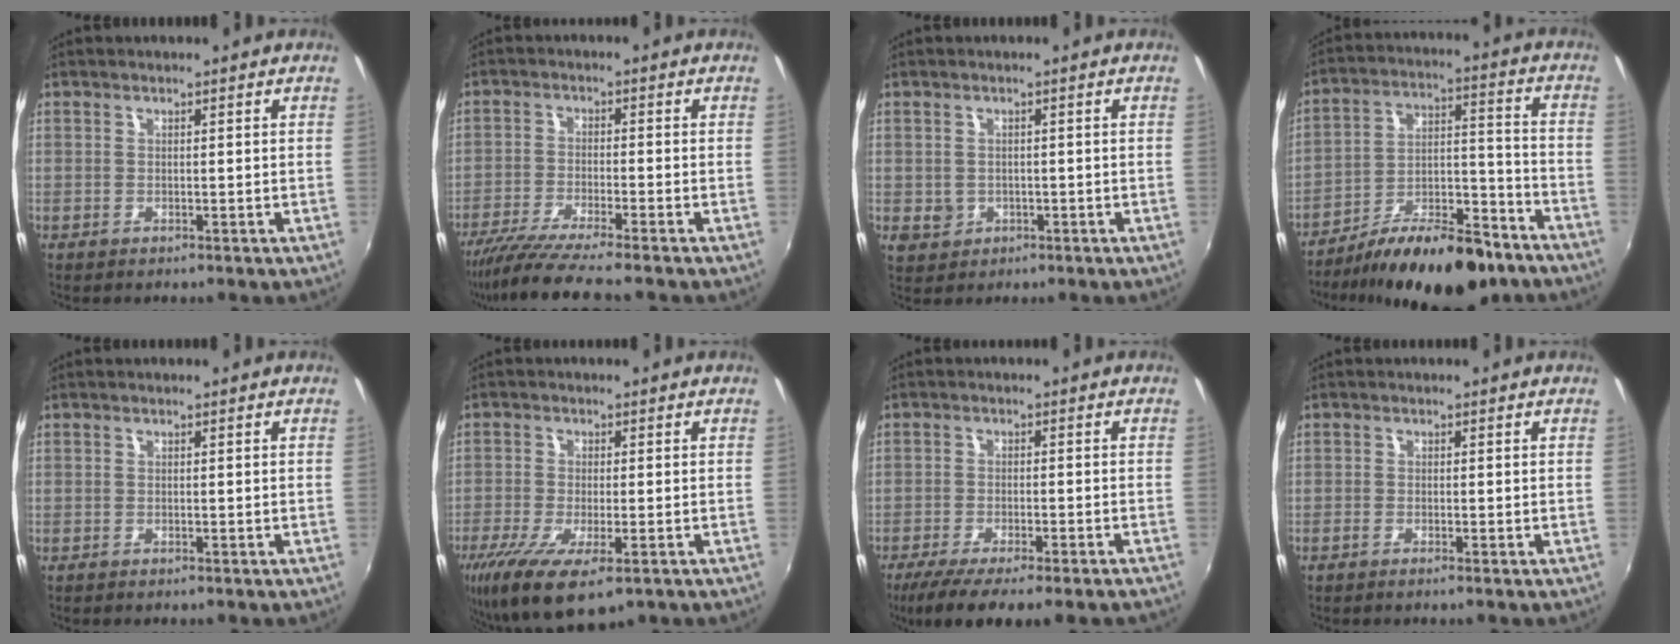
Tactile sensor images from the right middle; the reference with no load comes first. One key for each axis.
{"total": 9.1, "fx": -7.8, "fy": -0.8, "fz": 4.7, "tx": -0.102, "ty": -0.032, "tz": -0.135}
{"total": 3.5, "fx": -0.6, "fy": 3.2, "fz": 1.2, "tx": -0.024, "ty": -0.002, "tz": -0.004}
{"total": 19.0, "fx": -13.9, "fy": 6.3, "fz": 11.2, "tx": -0.176, "ty": 0.004, "tz": -0.210}
{"total": 0.0}
{"total": 13.1, "fx": -7.2, "fy": 4.6, "fz": 9.9, "tx": -0.209, "ty": -0.052, "tz": -0.118}
{"total": 11.0, "fx": -8.5, "fy": 1.3, "fz": 6.8, "tx": -0.141, "ty": -0.044, "tz": -0.133}
{"total": 1.1, "fx": -0.9, "fy": -0.1, "fz": 0.6, "tx": -0.017, "ty": -0.001, "tz": -0.021}